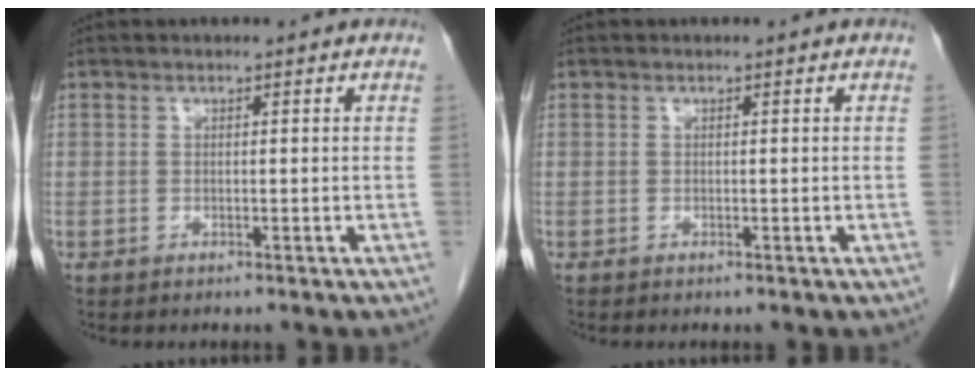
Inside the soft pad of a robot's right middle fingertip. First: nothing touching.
{"total": 0.0}